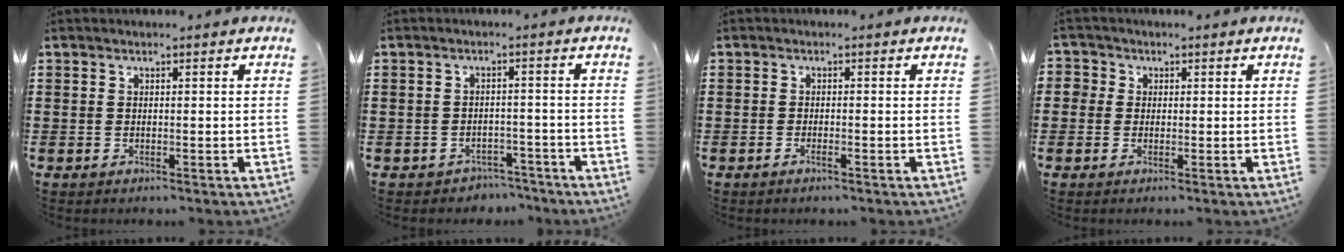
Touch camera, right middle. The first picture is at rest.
{"total": 2.6, "force": [-2.5, 0.7, -0.2], "torque": [-0.006, 0.001, -0.056]}
{"total": 0.9, "force": [-0.5, 0.0, 0.7], "torque": [-0.013, -0.004, -0.009]}
{"total": 1.8, "force": [0.4, 1.7, -0.3], "torque": [-0.004, 0.010, 0.004]}